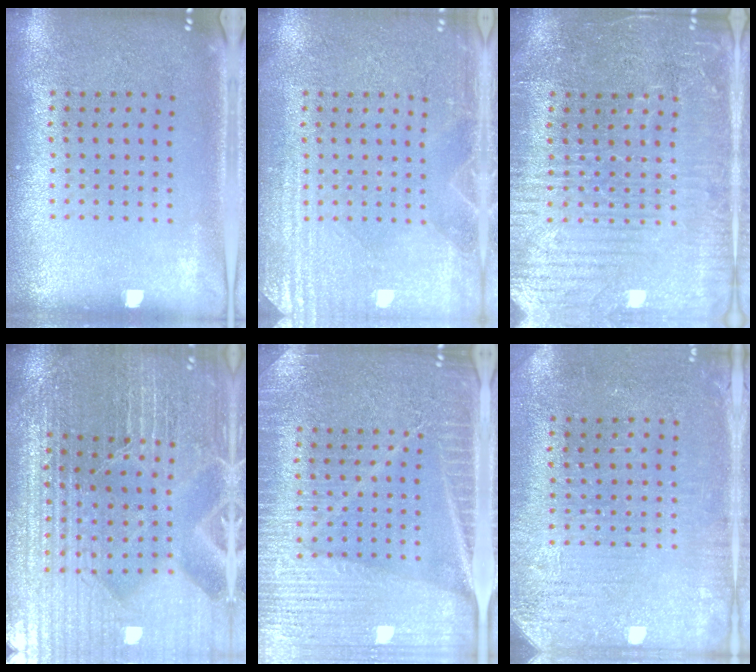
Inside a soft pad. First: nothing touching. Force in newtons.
{"total": 3.4, "press": 3.4, "slide": 0.5}
{"total": 4.2, "press": 3.9, "slide": 1.4}
{"total": 4.5, "press": 4.4, "slide": 1.3}
{"total": 4.0, "press": 3.7, "slide": 1.4}
{"total": 3.1, "press": 2.6, "slide": 1.6}